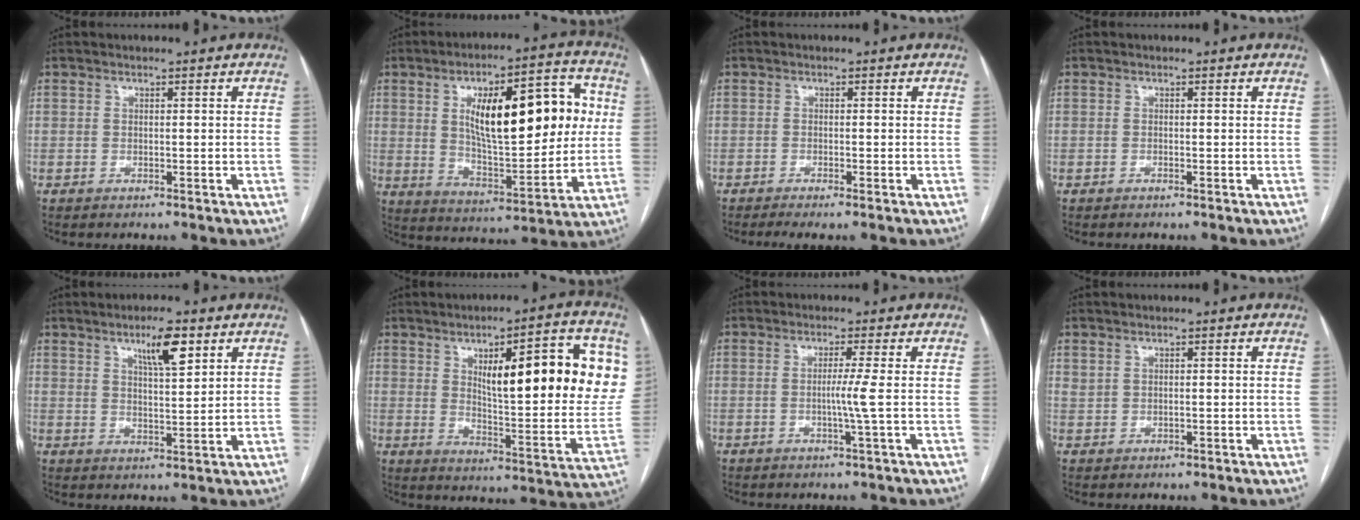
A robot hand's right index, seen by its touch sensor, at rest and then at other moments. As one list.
[{"total": 20.3, "force": [4.3, 7.1, 18.6], "torque": [-0.283, 0.025, 0.071]}, {"total": 3.0, "force": [-2.2, -0.1, 2.0], "torque": [-0.031, -0.006, -0.035]}, {"total": 0.0}, {"total": 6.4, "force": [3.7, 1.1, 5.2], "torque": [-0.089, 0.001, 0.062]}, {"total": 23.5, "force": [7.0, 5.1, 21.9], "torque": [-0.262, 0.019, 0.104]}, {"total": 3.0, "force": [-0.3, -1.2, 2.7], "torque": [-0.048, -0.004, -0.008]}, {"total": 0.9, "force": [0.6, 0.5, 0.5], "torque": [-0.013, 0.002, 0.016]}]